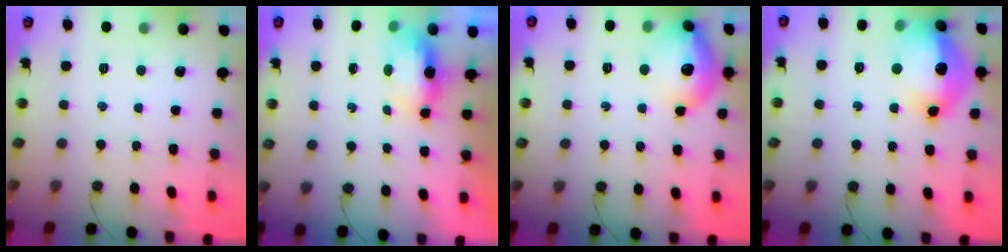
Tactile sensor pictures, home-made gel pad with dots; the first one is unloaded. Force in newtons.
{"total": 8.1, "press": 6.6, "slide": 4.7}
{"total": 15.9, "press": 15.8, "slide": 1.1}
{"total": 18.8, "press": 18.8, "slide": 1.5}